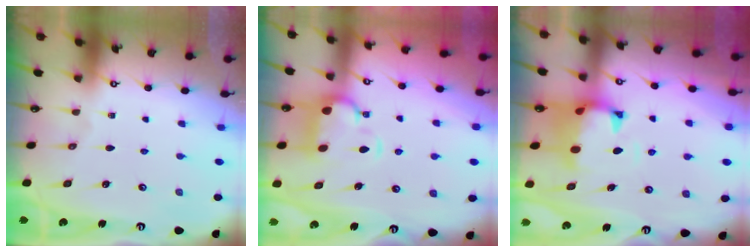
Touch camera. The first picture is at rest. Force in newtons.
{"total": 2.1, "press": 1.6, "slide": 1.3}
{"total": 1.6, "press": 0.7, "slide": 1.4}